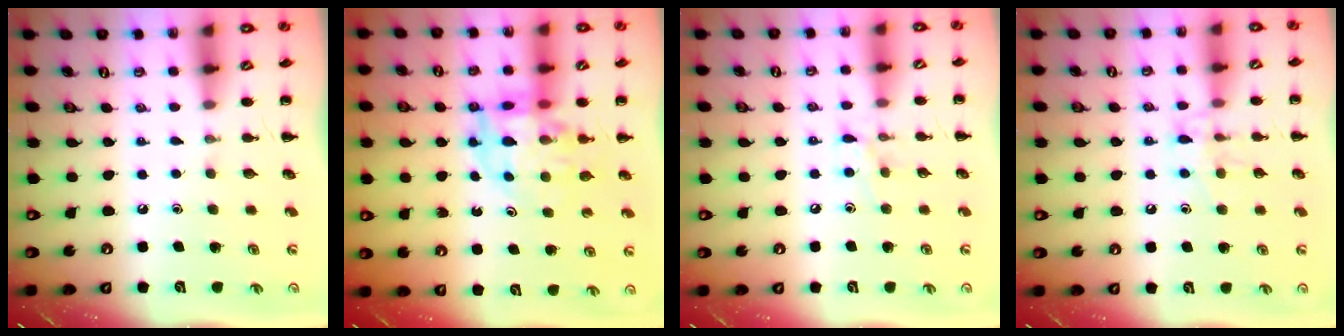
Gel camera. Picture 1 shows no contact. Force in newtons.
{"total": 11.2, "press": 10.7, "slide": 3.3}
{"total": 6.9, "press": 6.7, "slide": 1.4}
{"total": 8.7, "press": 8.6, "slide": 1.2}